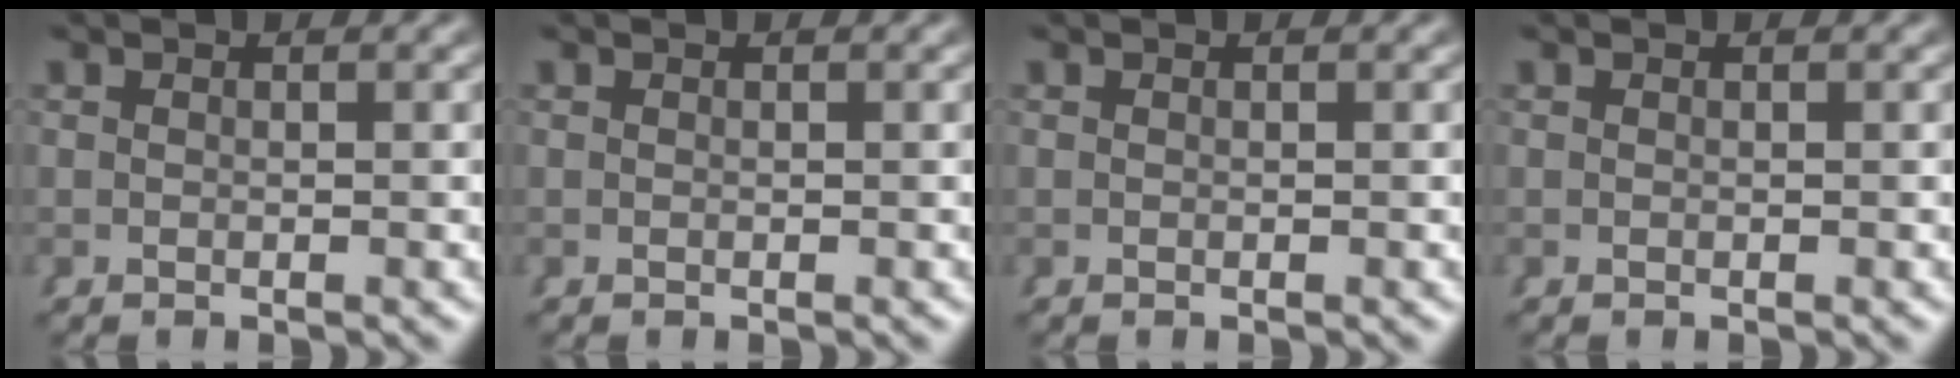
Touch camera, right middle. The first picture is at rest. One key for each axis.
{"total": 0.0}
{"total": 0.0}
{"total": 0.0}